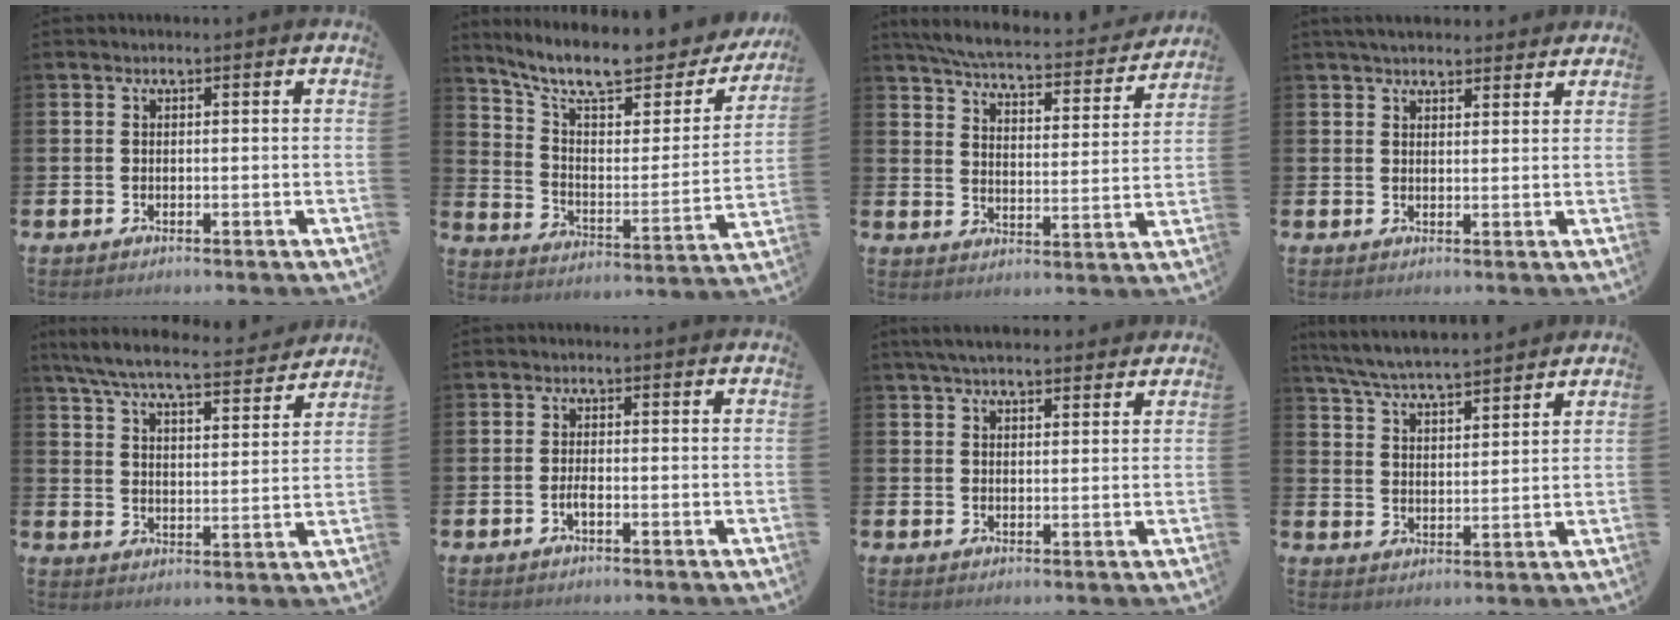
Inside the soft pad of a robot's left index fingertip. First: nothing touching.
{"total": 10.6, "force": [8.7, 3.1, 5.3], "torque": [-0.125, -0.055, 0.146]}
{"total": 5.8, "force": [5.5, 0.6, 1.7], "torque": [-0.060, -0.041, 0.092]}
{"total": 3.5, "force": [3.3, 0.9, 0.7], "torque": [-0.017, -0.010, 0.061]}
{"total": 7.6, "force": [7.0, 0.7, 2.9], "torque": [-0.084, -0.043, 0.119]}
{"total": 1.2, "force": [-0.6, 0.3, 1.1], "torque": [-0.028, 0.002, -0.010]}
{"total": 4.1, "force": [3.8, 1.0, 1.3], "torque": [-0.029, -0.008, 0.070]}
{"total": 6.3, "force": [6.2, 0.3, 1.4], "torque": [-0.051, -0.034, 0.109]}